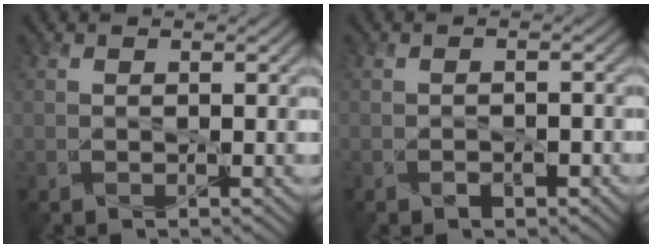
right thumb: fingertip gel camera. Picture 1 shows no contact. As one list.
[{"total": 1.2, "force": [-0.8, 0.7, 0.6], "torque": [-0.008, 0.002, -0.014]}]